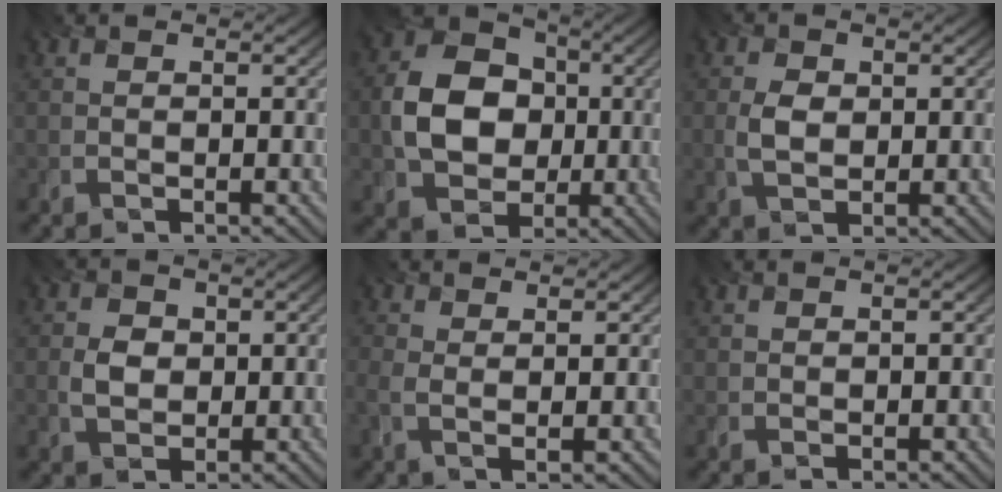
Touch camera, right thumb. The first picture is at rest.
{"total": 9.9, "force": [-0.3, 8.1, 5.8], "torque": [-0.130, 0.004, -0.013]}
{"total": 3.1, "force": [0.3, 2.2, 2.1], "torque": [-0.053, 0.001, 0.004]}
{"total": 3.2, "force": [0.2, 2.6, 1.8], "torque": [-0.044, 0.000, -0.001]}
{"total": 2.1, "force": [0.7, 0.6, 1.8], "torque": [-0.040, 0.002, 0.012]}
{"total": 0.6, "force": [0.6, 0.2, -0.1], "torque": [0.001, 0.002, 0.013]}